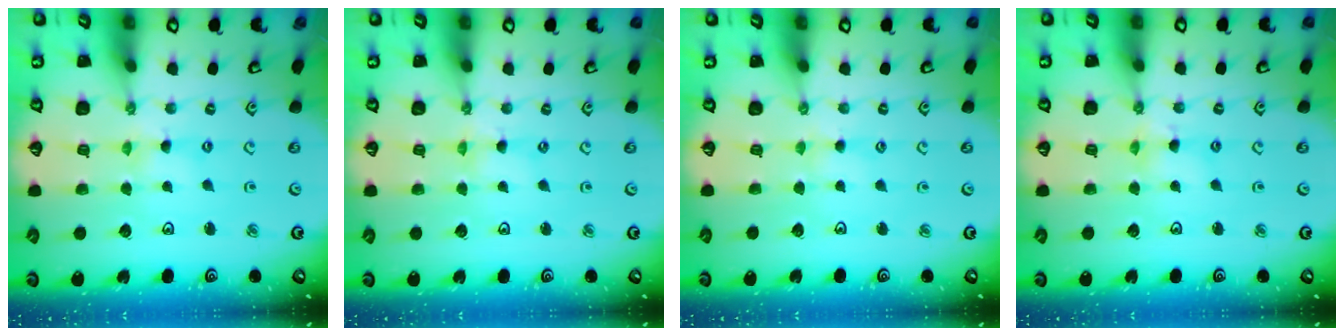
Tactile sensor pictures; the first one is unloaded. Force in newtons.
{"total": 0.0}
{"total": 2.8, "press": 2.7, "slide": 0.4}
{"total": 2.9, "press": 2.9, "slide": 0.3}